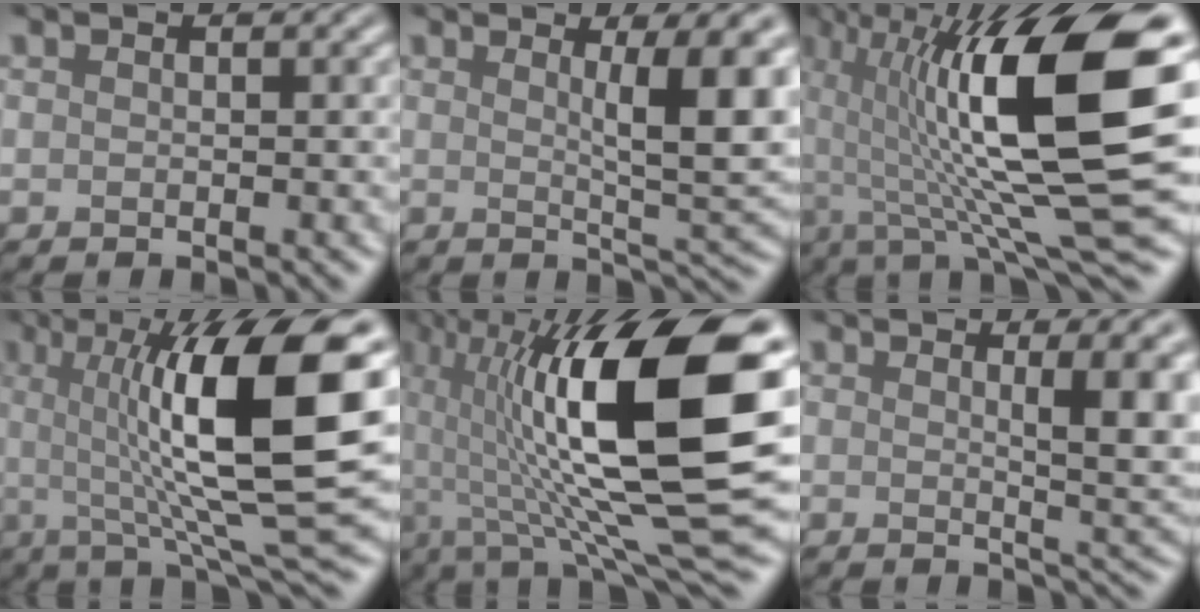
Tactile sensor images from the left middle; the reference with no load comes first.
{"total": 6.8, "force": [1.7, 1.1, 6.5], "torque": [-0.083, -0.005, 0.035]}
{"total": 14.8, "force": [1.5, 3.4, 14.3], "torque": [-0.238, 0.010, 0.030]}
{"total": 13.3, "force": [1.8, 3.0, 12.8], "torque": [-0.187, 0.009, 0.035]}
{"total": 16.2, "force": [1.4, 4.5, 15.5], "torque": [-0.266, 0.013, 0.028]}
{"total": 5.2, "force": [1.2, 1.1, 5.0], "torque": [-0.055, -0.002, 0.025]}